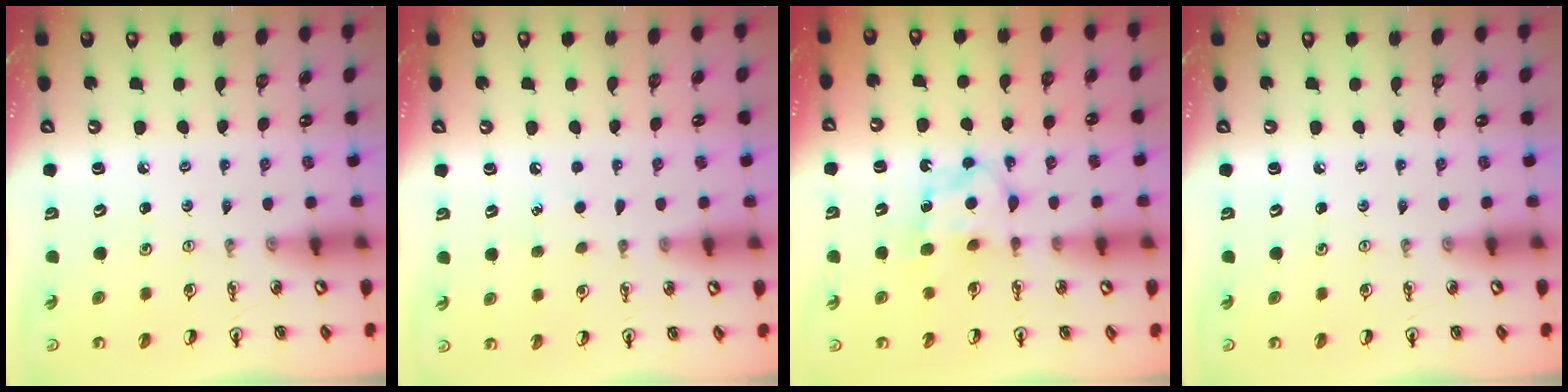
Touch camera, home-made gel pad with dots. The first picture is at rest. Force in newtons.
{"total": 4.9, "press": 4.9, "slide": 0.6}
{"total": 6.7, "press": 6.7, "slide": 0.3}
{"total": 0.0}